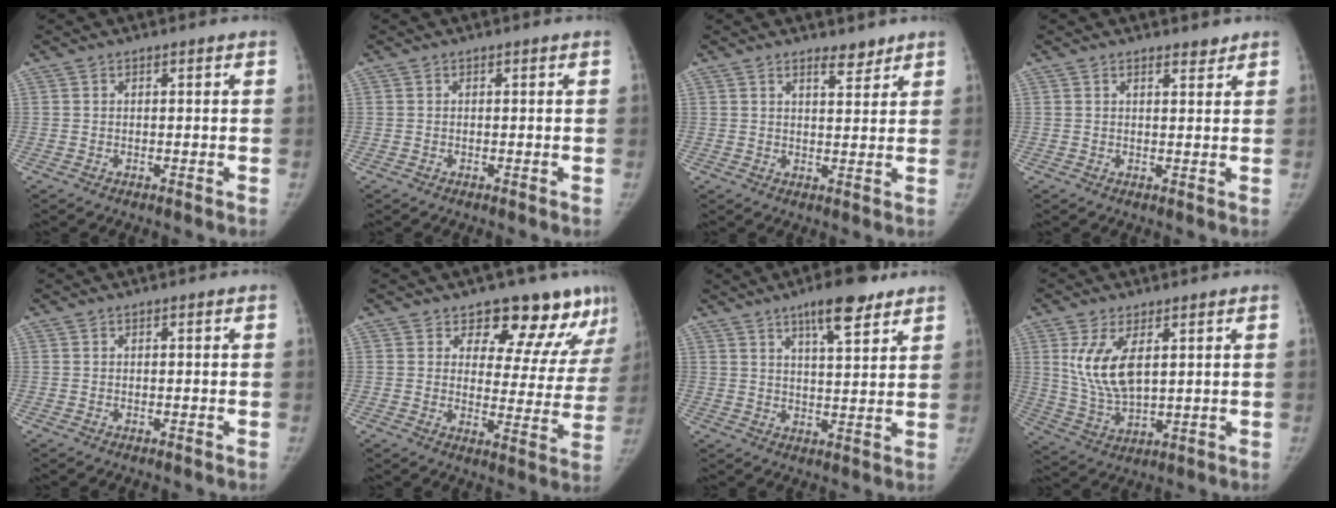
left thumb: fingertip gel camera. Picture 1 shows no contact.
{"total": 0.0}
{"total": 3.4, "force": [2.8, 1.2, 1.6], "torque": [-0.012, -0.022, 0.043]}
{"total": 1.9, "force": [1.7, 0.6, 0.7], "torque": [-0.003, -0.013, 0.024]}
{"total": 0.0}
{"total": 14.8, "force": [11.9, 6.6, 5.6], "torque": [-0.004, -0.082, 0.135]}
{"total": 9.9, "force": [6.5, 2.8, 7.0], "torque": [-0.090, -0.036, 0.099]}
{"total": 10.4, "force": [3.3, 5.0, 8.5], "torque": [-0.163, -0.017, 0.077]}